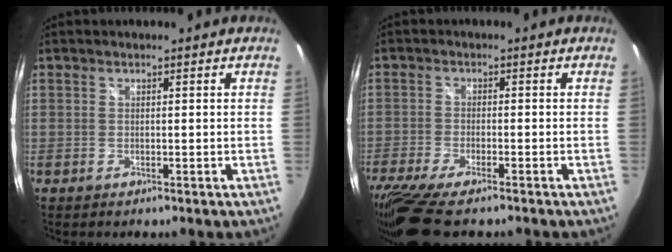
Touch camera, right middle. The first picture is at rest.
{"total": 11.9, "force": [-9.3, 2.6, 7.0], "torque": [-0.163, -0.052, -0.166]}